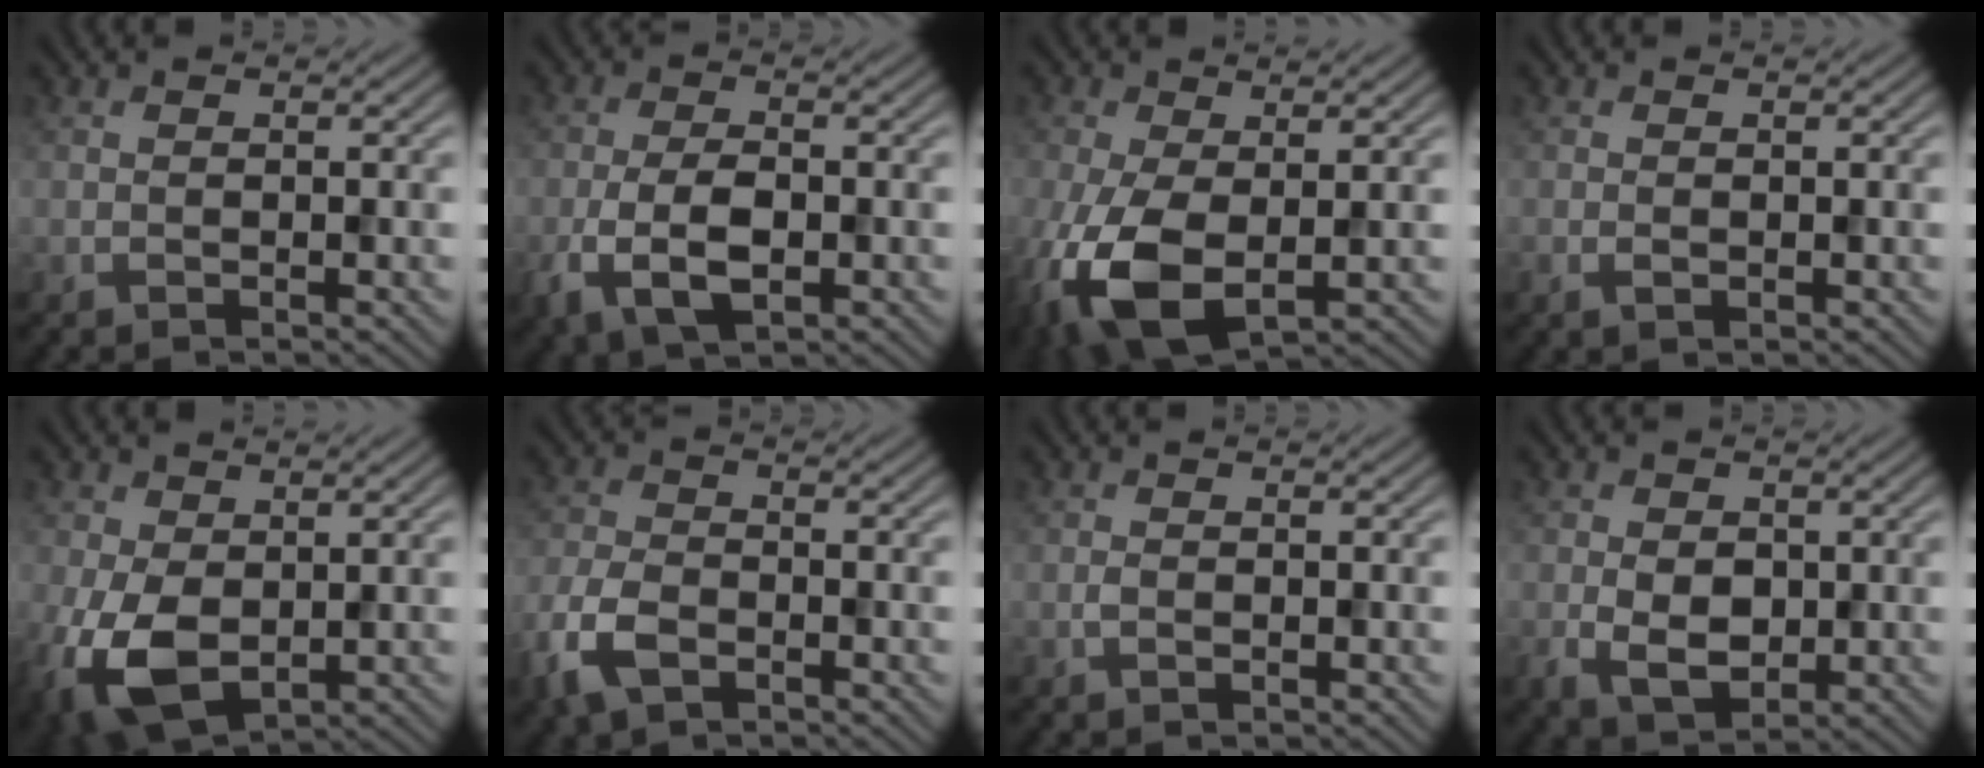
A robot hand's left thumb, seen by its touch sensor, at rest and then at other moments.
{"total": 6.5, "force": [-2.3, 3.3, 5.1], "torque": [-0.113, -0.009, -0.046]}
{"total": 10.1, "force": [-2.5, 5.5, 8.1], "torque": [-0.209, -0.021, -0.047]}
{"total": 0.9, "force": [-0.2, 0.5, 0.7], "torque": [-0.018, -0.002, -0.003]}
{"total": 8.3, "force": [-1.5, 5.3, 6.3], "torque": [-0.168, -0.014, -0.031]}
{"total": 6.2, "force": [-3.4, 3.4, 4.0], "torque": [-0.100, -0.009, -0.078]}
{"total": 0.7, "force": [-0.2, 0.3, 0.5], "torque": [-0.013, 0.000, -0.004]}
{"total": 4.7, "force": [-0.5, 3.3, 3.3], "torque": [-0.070, -0.009, -0.012]}